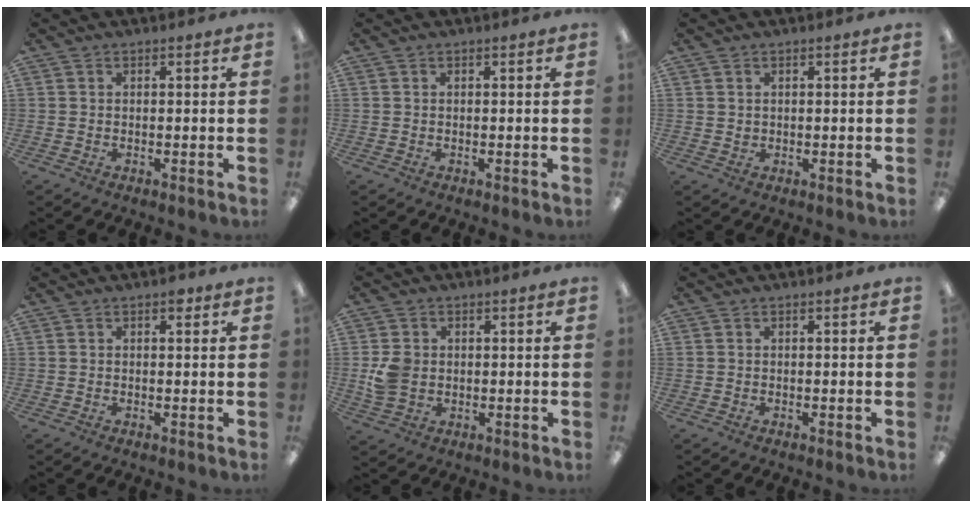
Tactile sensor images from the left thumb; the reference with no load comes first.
{"total": 0.0}
{"total": 0.9, "force": [0.5, 0.7, 0.1], "torque": [-0.004, 0.002, 0.009]}
{"total": 1.6, "force": [0.9, 0.9, 1.1], "torque": [-0.007, -0.003, 0.011]}
{"total": 5.8, "force": [0.1, 4.7, 3.3], "torque": [-0.060, 0.006, 0.004]}
{"total": 0.0}